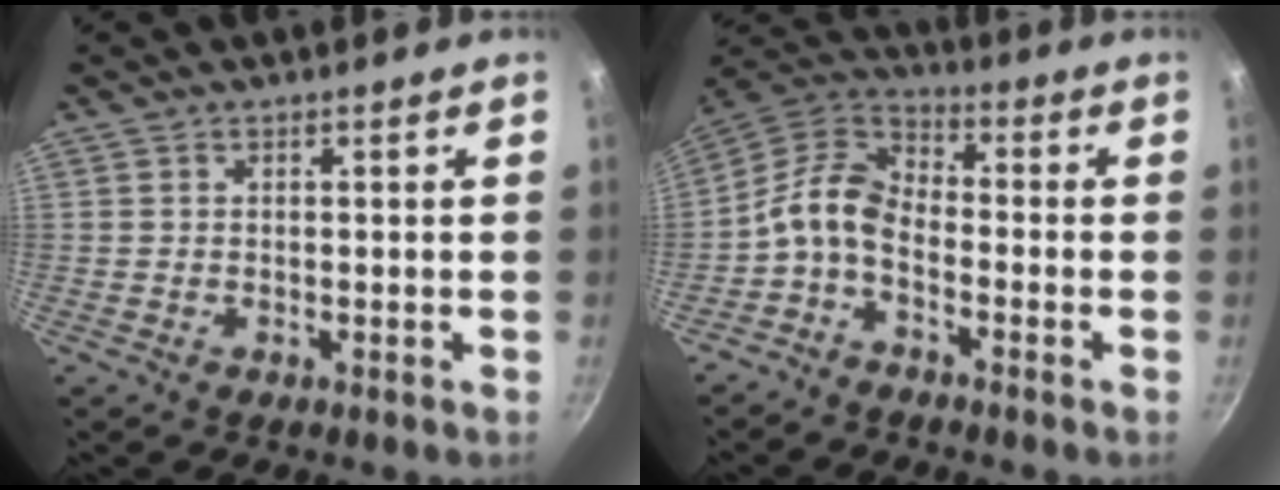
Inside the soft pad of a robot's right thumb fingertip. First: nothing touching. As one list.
[{"total": 8.7, "force": [-3.2, 5.1, 6.3], "torque": [-0.131, 0.054, -0.079]}]